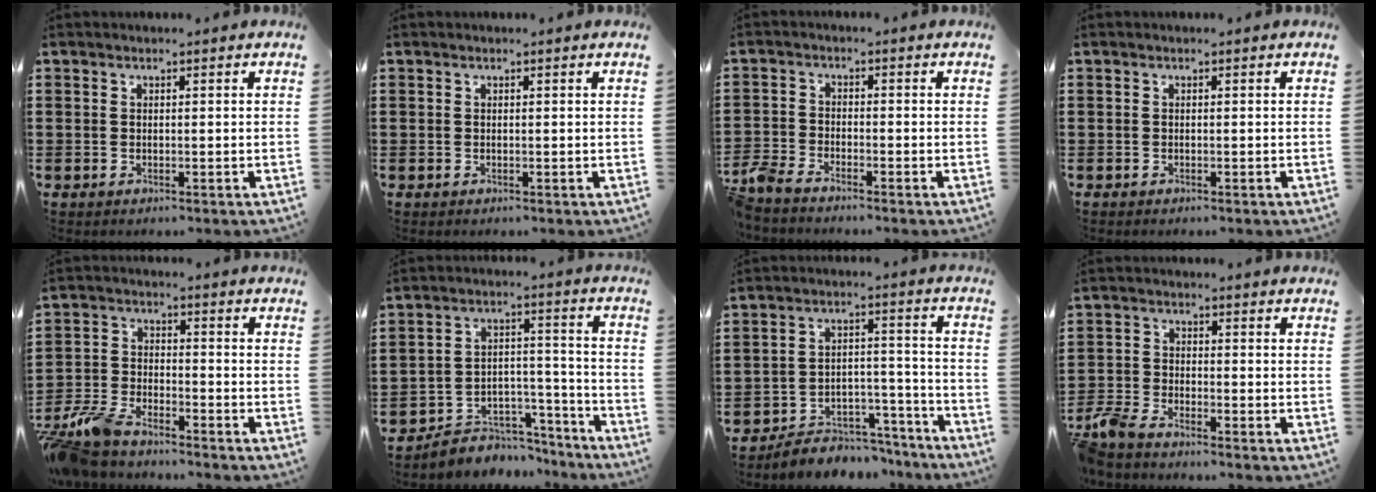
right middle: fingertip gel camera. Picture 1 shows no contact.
{"total": 0.0}
{"total": 3.5, "force": [-3.3, 0.5, 1.1], "torque": [-0.049, -0.008, -0.074]}
{"total": 0.0}
{"total": 6.9, "force": [-6.4, 1.3, 2.1], "torque": [-0.071, 0.000, -0.131]}
{"total": 5.4, "force": [-4.7, 2.5, 0.3], "torque": [-0.007, 0.017, -0.094]}
{"total": 5.7, "force": [-5.4, 1.8, 0.6], "torque": [-0.006, 0.023, -0.107]}
{"total": 4.5, "force": [-4.1, 0.8, 1.7], "torque": [-0.071, -0.013, -0.091]}